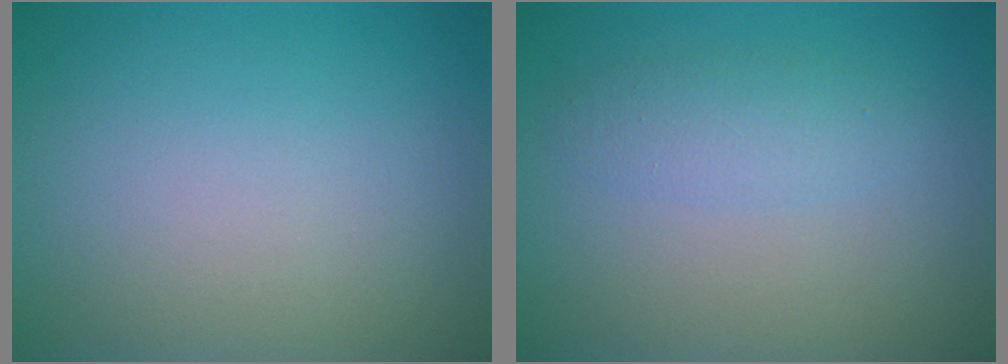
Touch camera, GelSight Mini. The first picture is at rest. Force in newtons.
{"total": 1.9, "press": 1.9, "slide": 0.0}